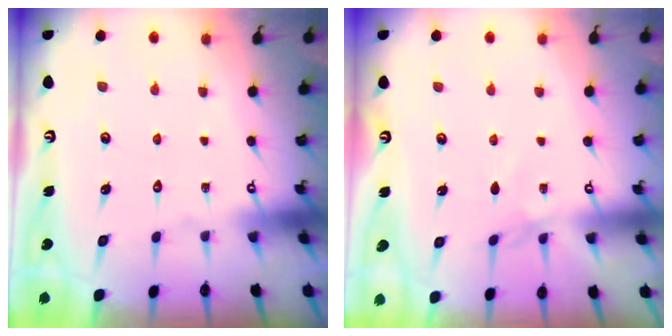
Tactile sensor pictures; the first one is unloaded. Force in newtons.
{"total": 2.3, "press": 2.3, "slide": 0.4}